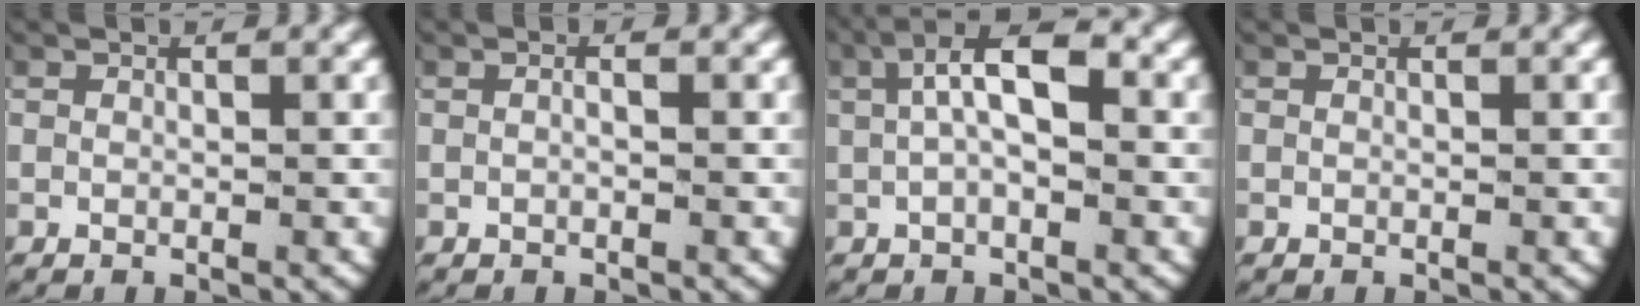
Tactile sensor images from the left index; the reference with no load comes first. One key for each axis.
{"total": 0.6, "fx": -0.1, "fy": 0.1, "fz": 0.6, "tx": -0.013, "ty": 0.000, "tz": -0.001}
{"total": 5.5, "fx": 0.9, "fy": 2.4, "fz": 4.8, "tx": -0.074, "ty": 0.012, "tz": 0.011}
{"total": 0.0}